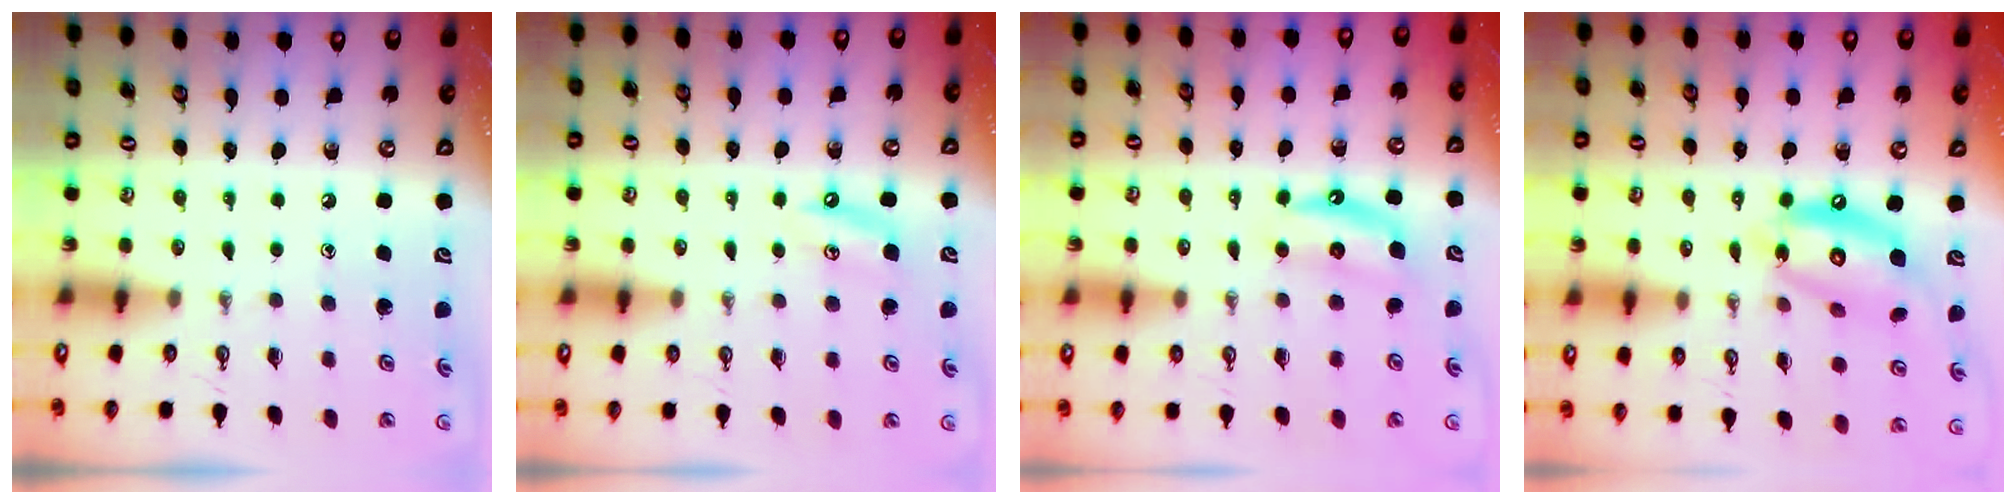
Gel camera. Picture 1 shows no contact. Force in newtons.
{"total": 4.6, "press": 4.6, "slide": 0.4}
{"total": 6.0, "press": 6.0, "slide": 0.6}
{"total": 14.3, "press": 14.2, "slide": 1.3}